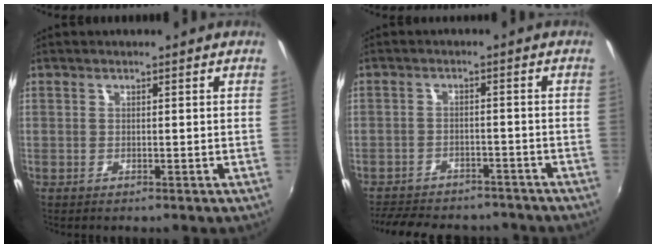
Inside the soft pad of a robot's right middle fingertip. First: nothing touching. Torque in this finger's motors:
{"motor_torque": [1.07, -1.07, 0.11, 0.04]}